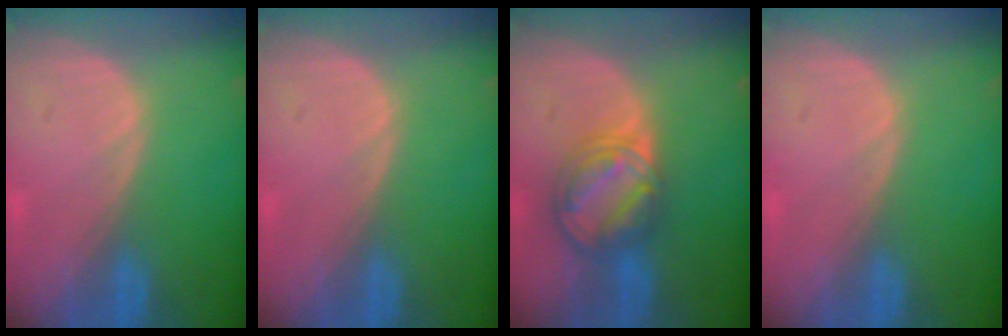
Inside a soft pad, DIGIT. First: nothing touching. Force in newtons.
{"total": 0.0}
{"total": 8.3, "press": 7.1, "slide": 4.4}
{"total": 0.0}